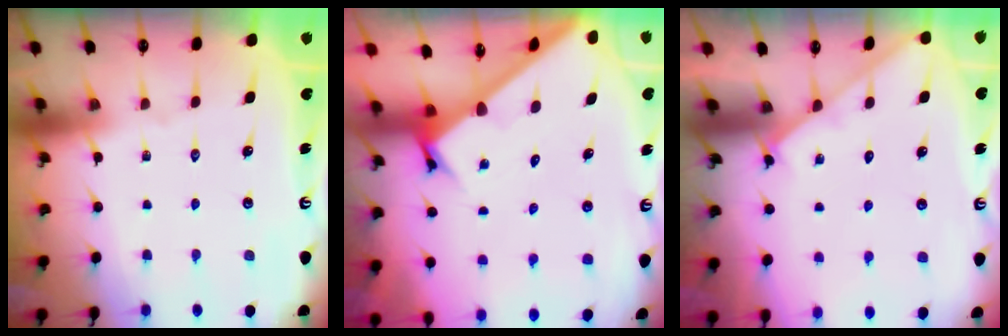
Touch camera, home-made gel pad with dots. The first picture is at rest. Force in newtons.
{"total": 2.8, "press": 2.8, "slide": 0.2}
{"total": 2.0, "press": 1.9, "slide": 0.4}